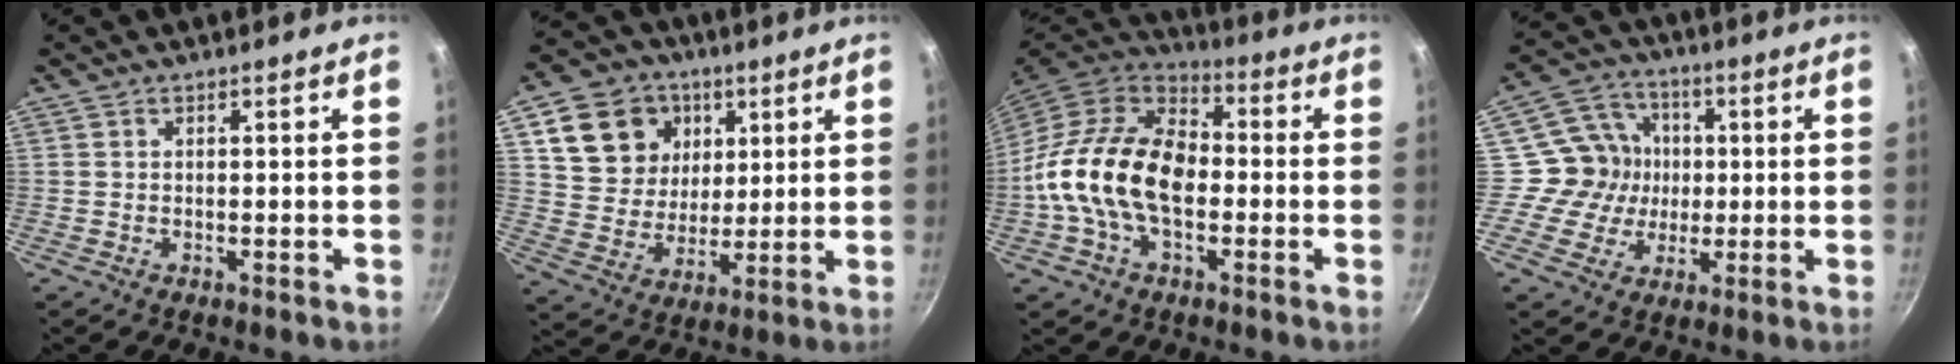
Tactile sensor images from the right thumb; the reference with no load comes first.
{"total": 15.2, "force": [5.9, 12.5, 6.4], "torque": [-0.091, -0.014, 0.104]}
{"total": 19.6, "force": [-2.1, 12.3, 15.0], "torque": [-0.244, 0.032, -0.056]}
{"total": 10.0, "force": [0.2, 9.6, 2.6], "torque": [-0.009, 0.014, -0.013]}